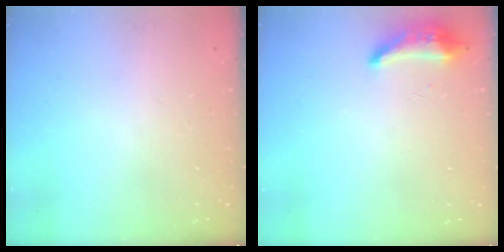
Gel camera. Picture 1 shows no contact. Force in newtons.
{"total": 16.0, "press": 10.0, "slide": 12.4}